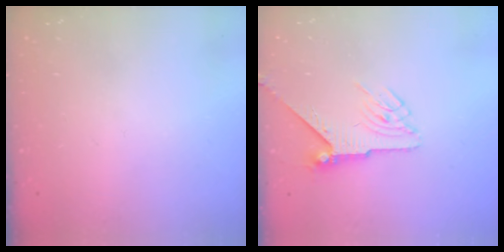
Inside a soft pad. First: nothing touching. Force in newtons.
{"total": 6.0, "press": 6.0, "slide": 0.7}